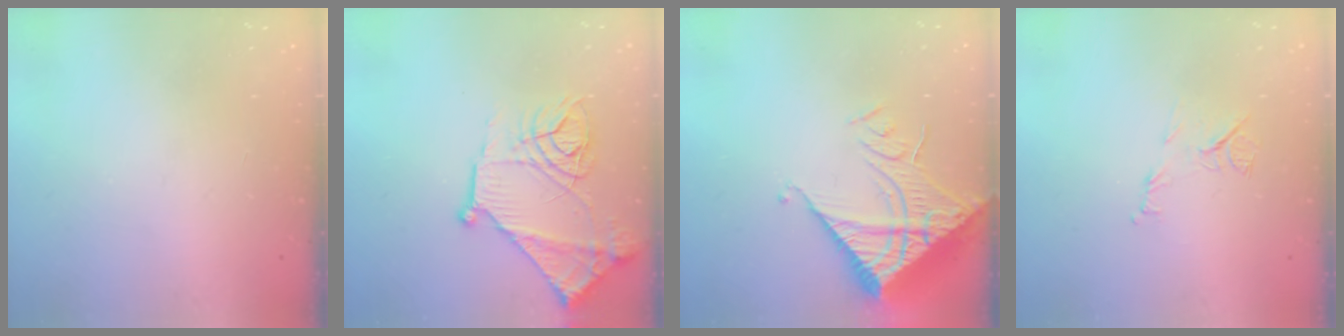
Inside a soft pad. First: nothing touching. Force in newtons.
{"total": 15.5, "press": 15.4, "slide": 1.4}
{"total": 16.2, "press": 16.1, "slide": 2.1}
{"total": 6.6, "press": 6.5, "slide": 0.9}